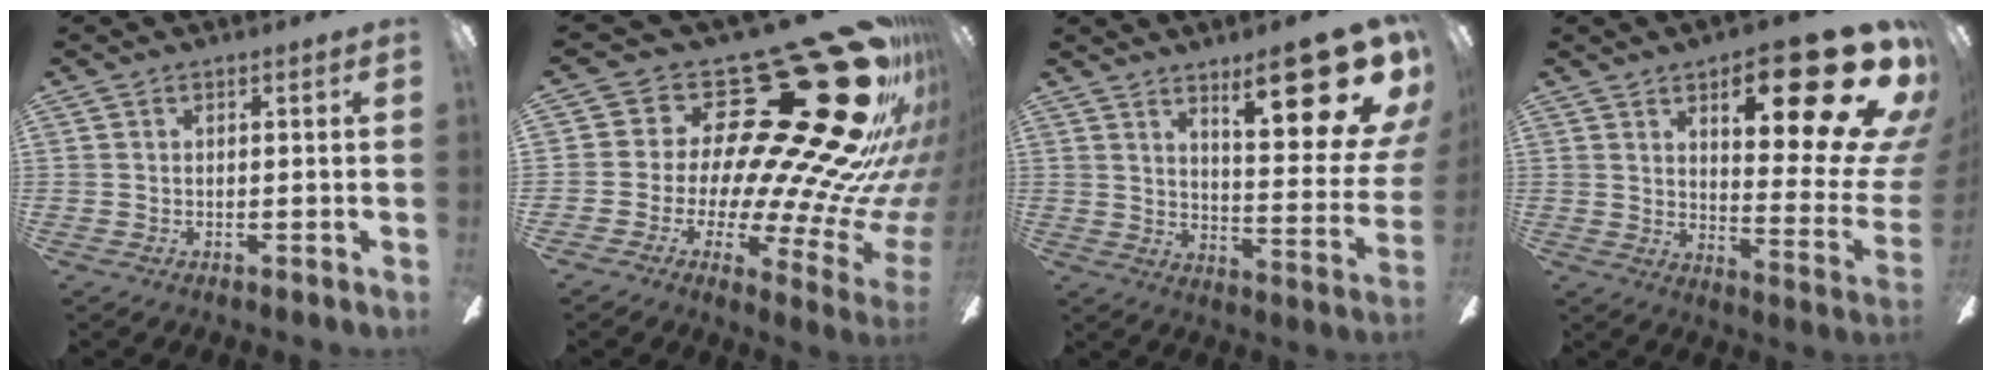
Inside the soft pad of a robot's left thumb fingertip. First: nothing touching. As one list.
[{"total": 40.1, "force": [18.0, 15.7, 32.2], "torque": [-0.401, -0.200, 0.370]}, {"total": 21.1, "force": [11.9, 6.3, 16.2], "torque": [-0.209, -0.081, 0.181]}, {"total": 25.6, "force": [13.0, 8.2, 20.5], "torque": [-0.271, -0.094, 0.208]}]